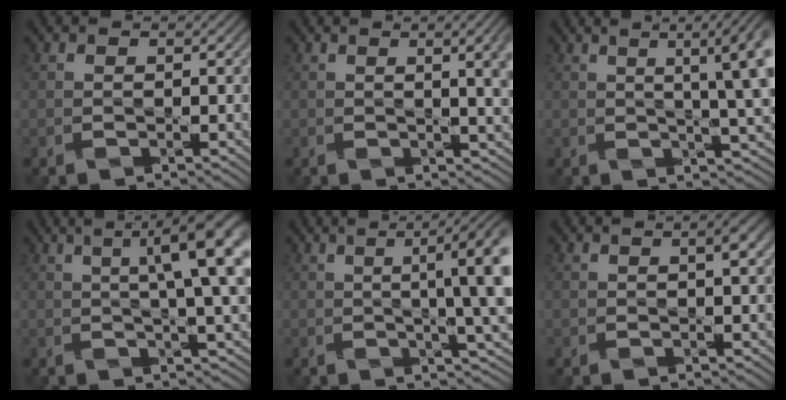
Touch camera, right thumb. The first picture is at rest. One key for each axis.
{"total": 4.8, "fx": 1.1, "fy": 1.0, "fz": 4.6, "tx": -0.055, "ty": 0.004, "tz": 0.022}
{"total": 8.7, "fx": 2.0, "fy": 1.8, "fz": 8.2, "tx": -0.092, "ty": 0.019, "tz": 0.023}
{"total": 9.0, "fx": 2.1, "fy": 1.6, "fz": 8.6, "tx": -0.100, "ty": 0.024, "tz": 0.026}
{"total": 9.1, "fx": 0.8, "fy": 1.8, "fz": 8.9, "tx": -0.103, "ty": 0.016, "tz": 0.010}
{"total": 1.2, "fx": 0.4, "fy": 0.1, "fz": 1.2, "tx": -0.020, "ty": 0.002, "tz": 0.006}